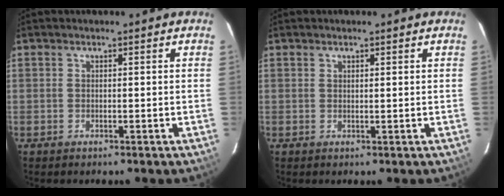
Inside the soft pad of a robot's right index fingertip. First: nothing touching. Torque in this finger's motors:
{"motor_torque": [-0.12, 0.02, -0.06, 0.00]}